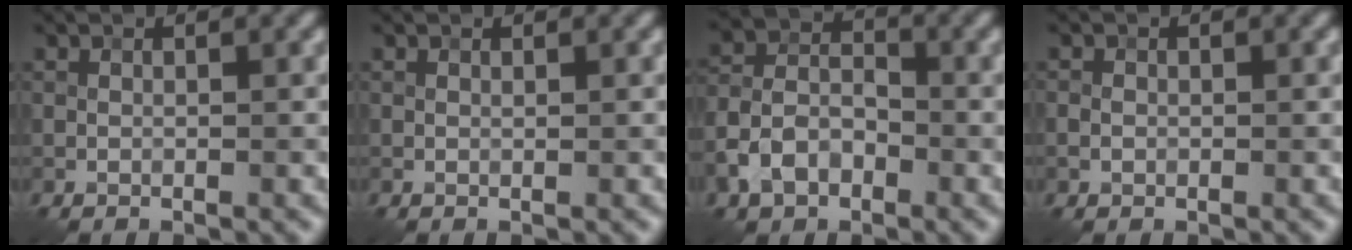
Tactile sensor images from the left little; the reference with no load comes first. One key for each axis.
{"total": 0.0}
{"total": 4.9, "fx": -2.5, "fy": 3.3, "fz": 2.6, "tx": -0.054, "ty": 0.003, "tz": -0.053}
{"total": 0.9, "fx": -0.1, "fy": 0.8, "fz": 0.4, "tx": -0.006, "ty": 0.000, "tz": -0.005}